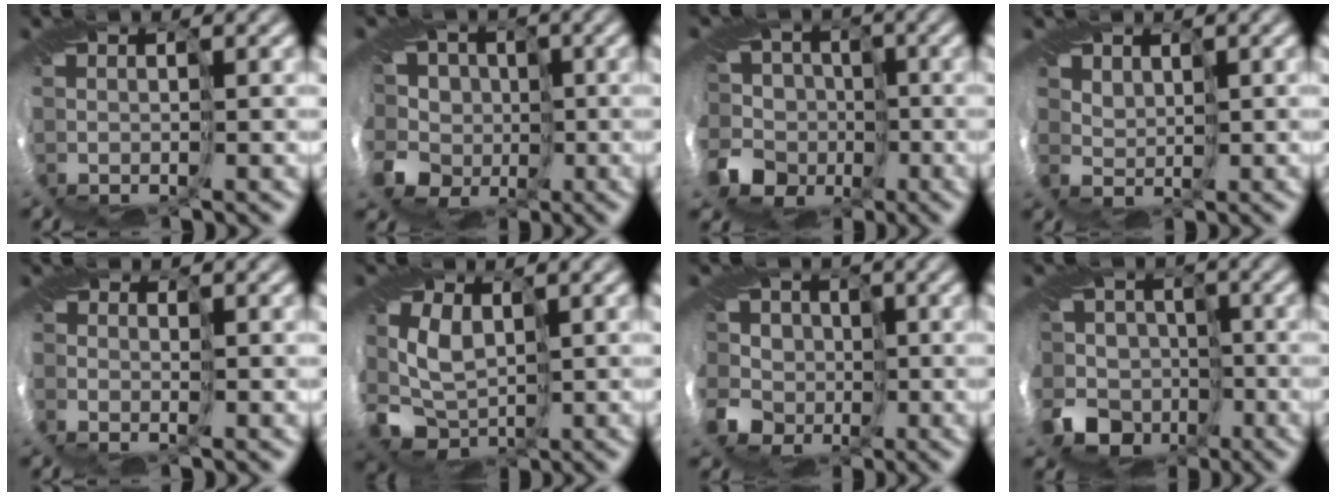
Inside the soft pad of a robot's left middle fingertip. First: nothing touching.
{"total": 8.5, "force": [-0.2, 7.6, 3.8], "torque": [-0.094, 0.025, -0.053]}
{"total": 9.8, "force": [-3.2, 8.5, 3.6], "torque": [-0.087, 0.006, -0.089]}
{"total": 1.7, "force": [1.1, 1.2, -0.4], "torque": [0.001, -0.012, 0.023]}
{"total": 1.6, "force": [-1.1, 1.1, 0.3], "torque": [-0.009, -0.015, -0.022]}
{"total": 3.0, "force": [-0.3, 2.4, 1.7], "torque": [-0.046, -0.012, -0.010]}
{"total": 8.1, "force": [-0.7, 7.6, 2.8], "torque": [-0.085, 0.014, -0.062]}
{"total": 9.2, "force": [-4.0, 7.7, 3.2], "torque": [-0.069, 0.000, -0.096]}